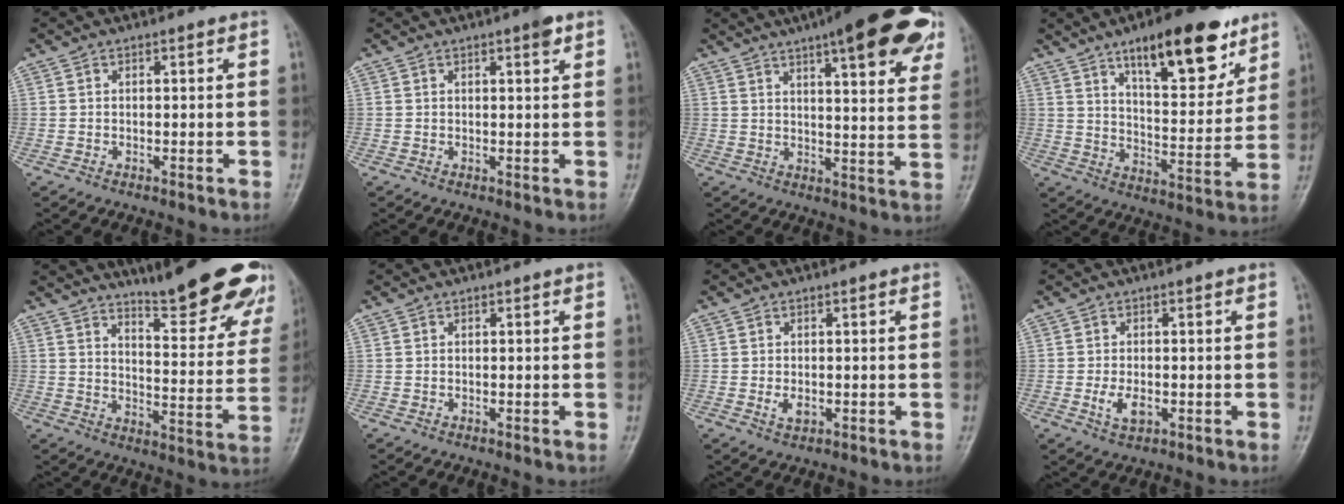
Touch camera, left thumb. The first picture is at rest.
{"total": 2.1, "force": [1.2, 0.3, 1.7], "torque": [-0.022, -0.005, 0.016]}
{"total": 21.4, "force": [12.8, 5.5, 16.2], "torque": [-0.191, -0.023, 0.155]}
{"total": 18.5, "force": [11.5, 6.6, 13.0], "torque": [-0.150, -0.057, 0.181]}
{"total": 20.5, "force": [15.8, 3.9, 12.3], "torque": [-0.131, -0.103, 0.210]}
{"total": 0.0}
{"total": 2.3, "force": [-0.2, 1.4, 1.8], "torque": [-0.028, -0.004, -0.002]}
{"total": 3.7, "force": [-0.9, 2.1, 2.9], "torque": [-0.053, -0.004, -0.014]}